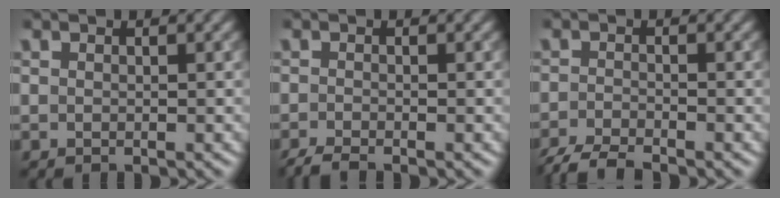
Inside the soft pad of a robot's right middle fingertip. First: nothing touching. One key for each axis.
{"total": 1.9, "fx": -1.6, "fy": 0.2, "fz": 1.0, "tx": -0.017, "ty": -0.007, "tz": -0.035}
{"total": 3.7, "fx": -3.2, "fy": 0.5, "fz": 1.6, "tx": -0.028, "ty": -0.009, "tz": -0.068}